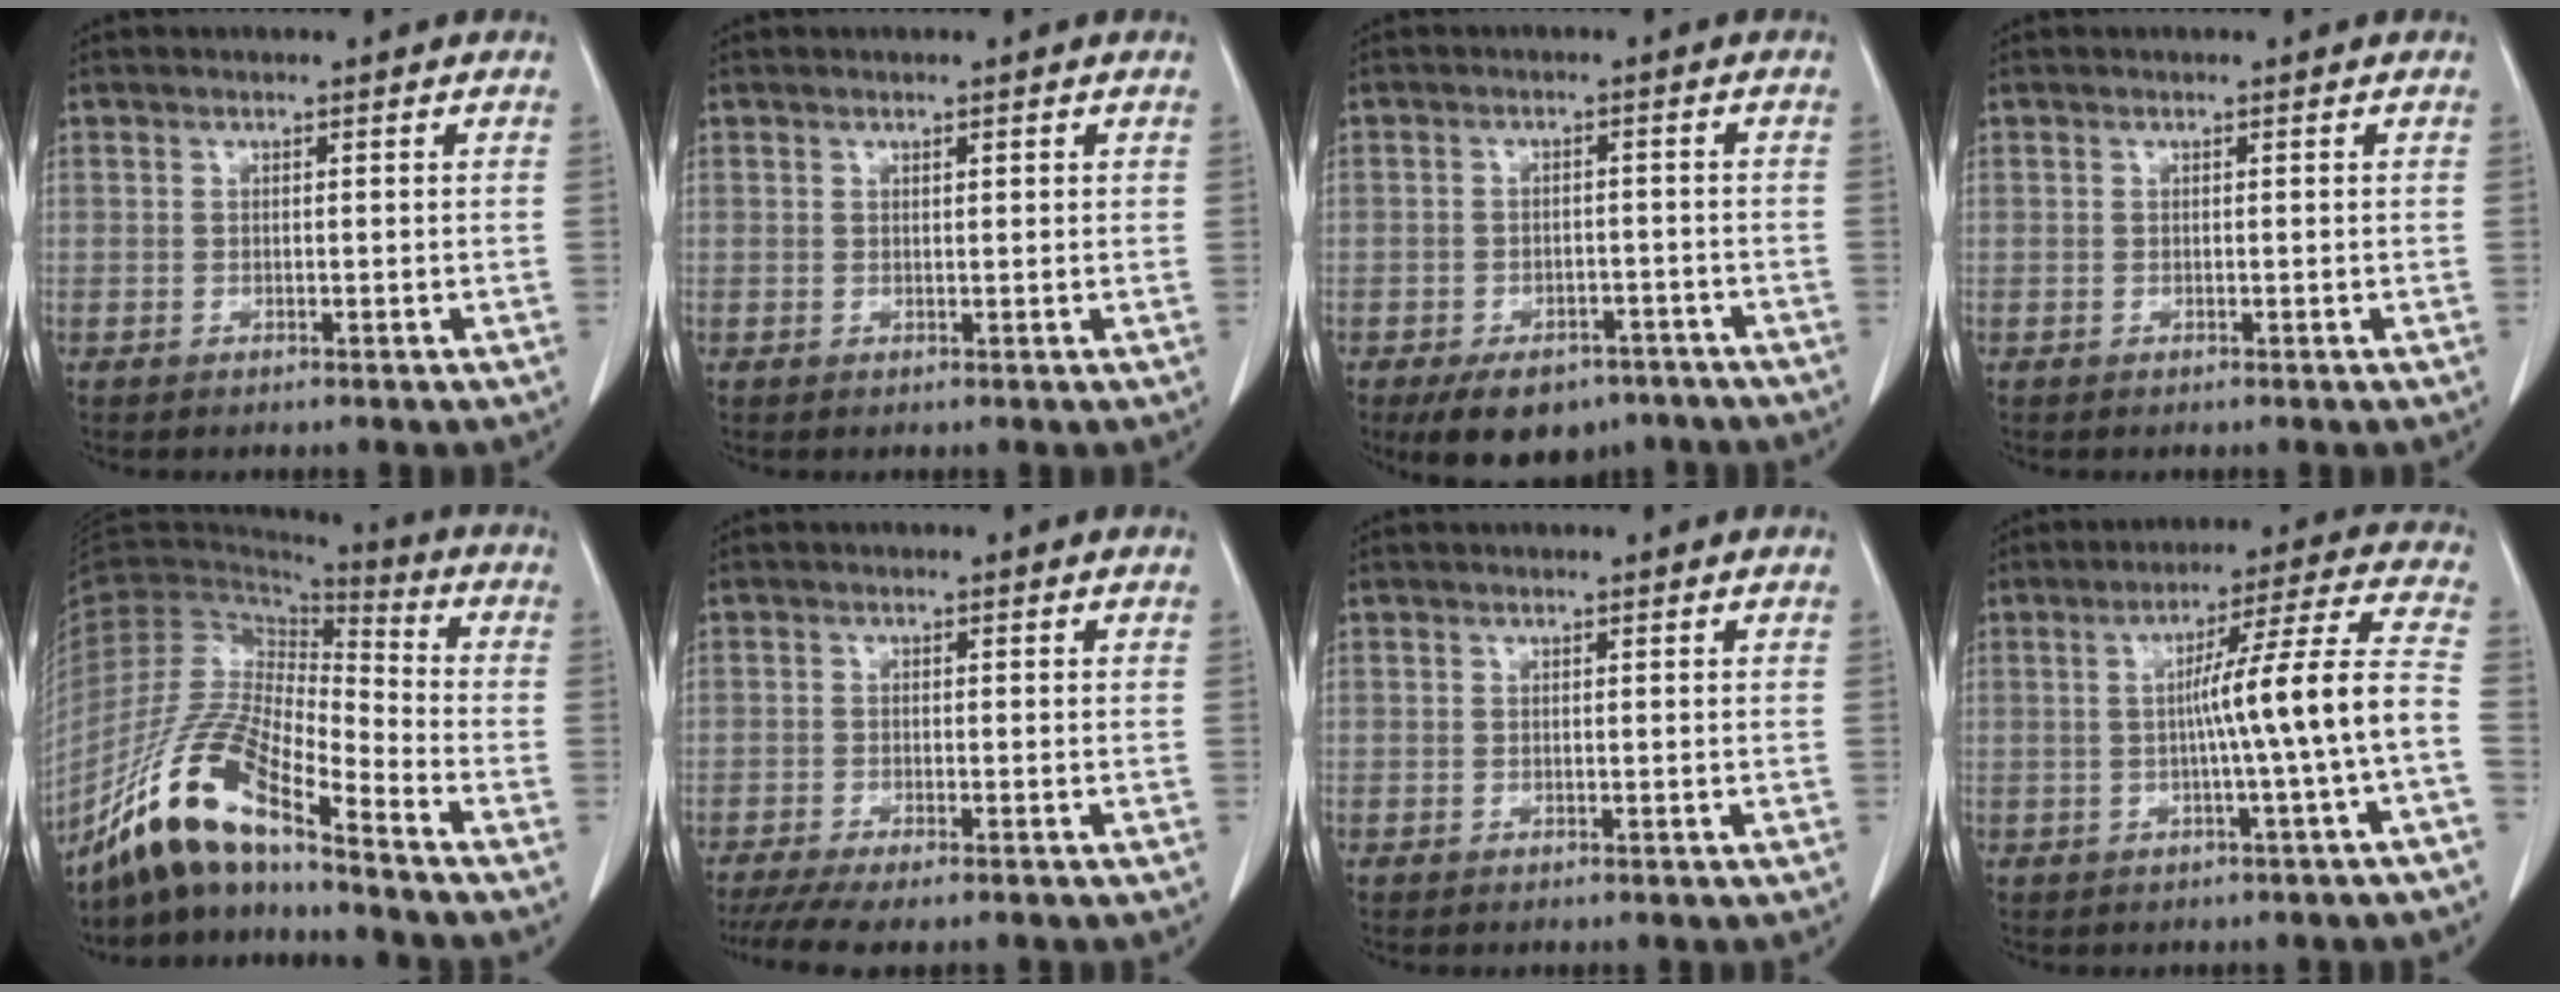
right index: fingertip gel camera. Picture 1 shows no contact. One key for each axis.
{"total": 0.7, "fx": 0.4, "fy": 0.2, "fz": 0.5, "tx": -0.010, "ty": -0.001, "tz": 0.006}
{"total": 9.5, "fx": -6.9, "fy": 5.2, "fz": 4.0, "tx": -0.051, "ty": 0.005, "tz": -0.099}
{"total": 0.0}
{"total": 16.3, "fx": -12.0, "fy": 2.6, "fz": 10.8, "tx": -0.215, "ty": -0.012, "tz": -0.224}
{"total": 8.1, "fx": -6.6, "fy": 1.2, "fz": 4.5, "tx": -0.065, "ty": -0.012, "tz": -0.103}
{"total": 0.0}
{"total": 10.9, "fx": -1.8, "fy": -1.7, "fz": 10.6, "tx": -0.158, "ty": 0.019, "tz": -0.024}